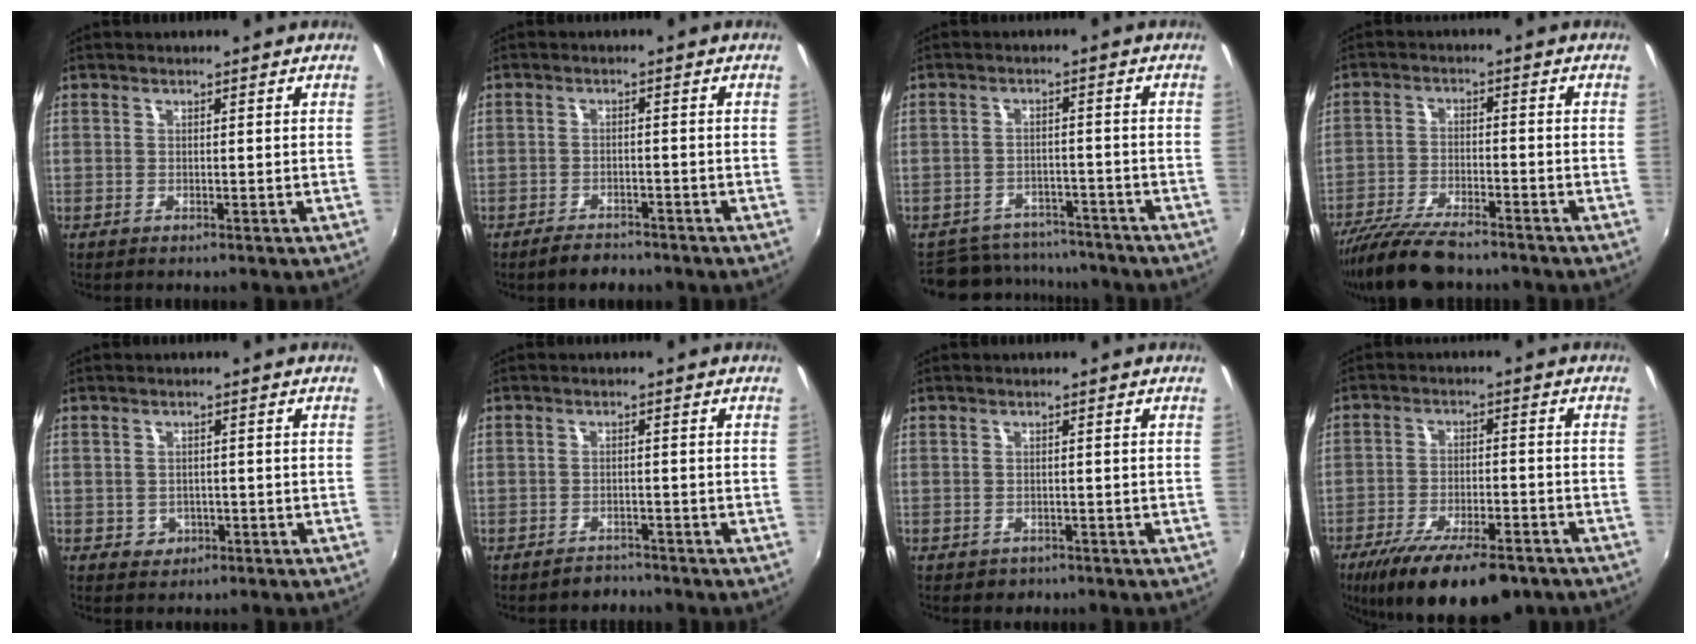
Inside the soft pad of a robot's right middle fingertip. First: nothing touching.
{"total": 3.9, "force": [-3.3, 1.7, 1.2], "torque": [-0.036, 0.002, -0.053]}
{"total": 11.6, "force": [-10.3, 4.8, 2.4], "torque": [-0.068, 0.012, -0.141]}
{"total": 11.1, "force": [-9.5, 2.3, 5.2], "torque": [-0.126, -0.028, -0.172]}
{"total": 3.0, "force": [-0.8, 2.7, 0.8], "torque": [-0.020, 0.000, -0.006]}
{"total": 2.6, "force": [-2.2, 1.3, -0.1], "torque": [-0.005, 0.004, -0.036]}
{"total": 1.9, "force": [-1.0, 1.5, 0.5], "torque": [-0.014, -0.005, -0.011]}
{"total": 17.2, "force": [-12.2, 5.8, 10.7], "torque": [-0.202, -0.040, -0.186]}